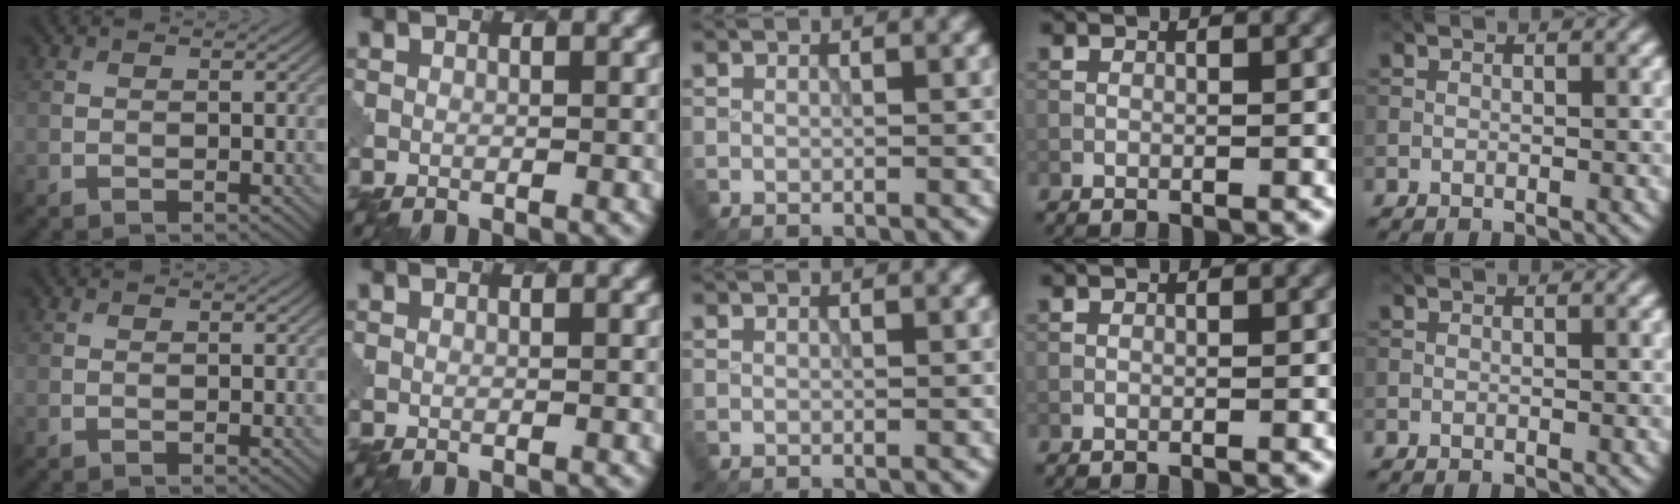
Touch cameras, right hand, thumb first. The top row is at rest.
{}